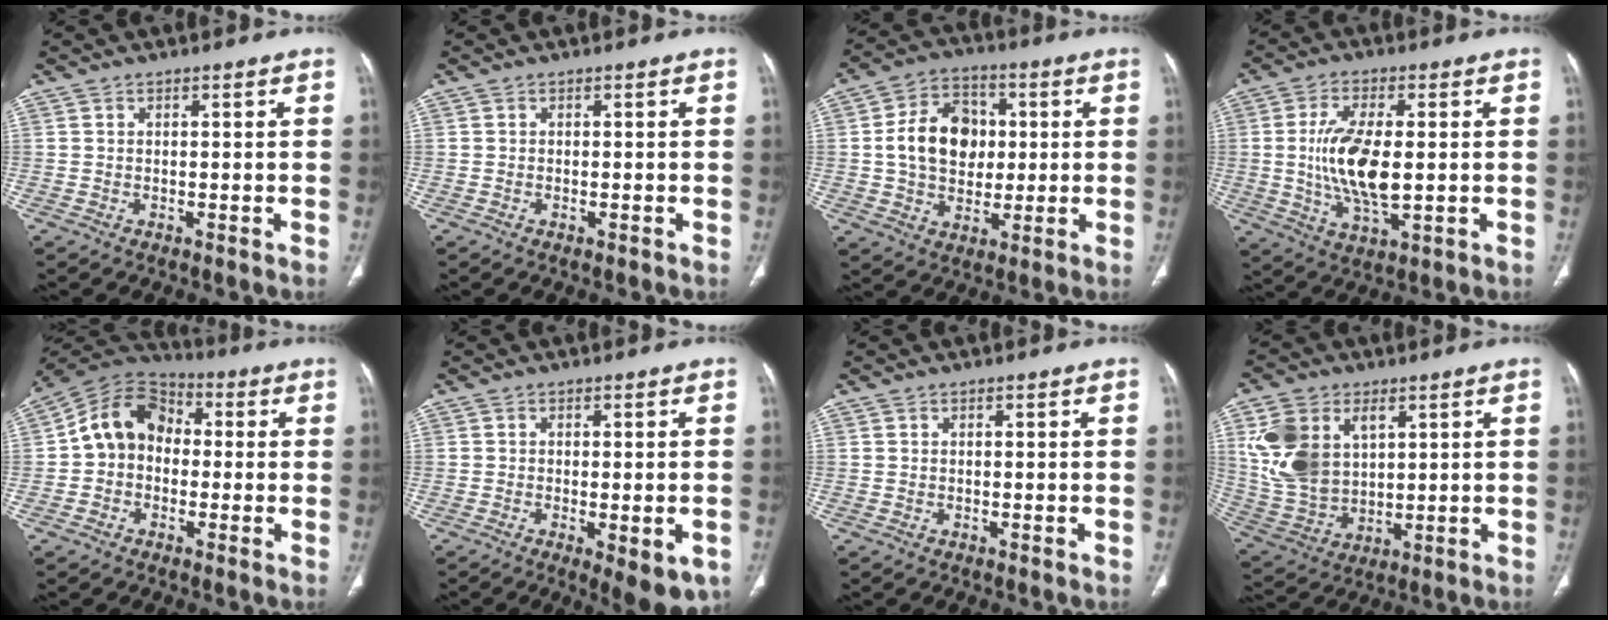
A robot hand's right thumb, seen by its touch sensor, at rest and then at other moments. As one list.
[{"total": 0.5, "force": [-0.2, 0.3, 0.4], "torque": [-0.011, 0.003, -0.002]}, {"total": 13.7, "force": [1.2, 10.6, 8.7], "torque": [-0.115, 0.012, 0.019]}, {"total": 12.5, "force": [0.0, 5.4, 11.3], "torque": [-0.222, -0.012, 0.003]}, {"total": 11.6, "force": [0.0, 9.4, 6.8], "torque": [-0.097, 0.039, -0.019]}, {"total": 8.6, "force": [-3.5, 3.2, 7.2], "torque": [-0.093, -0.006, -0.044]}, {"total": 0.0}, {"total": 14.9, "force": [4.9, 10.1, 9.9], "torque": [-0.189, -0.011, 0.112]}]